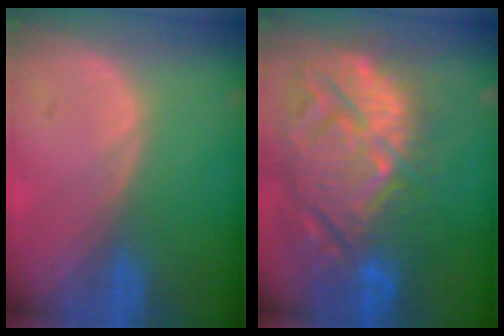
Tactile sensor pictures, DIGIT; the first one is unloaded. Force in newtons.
{"total": 15.1, "press": 12.9, "slide": 7.7}